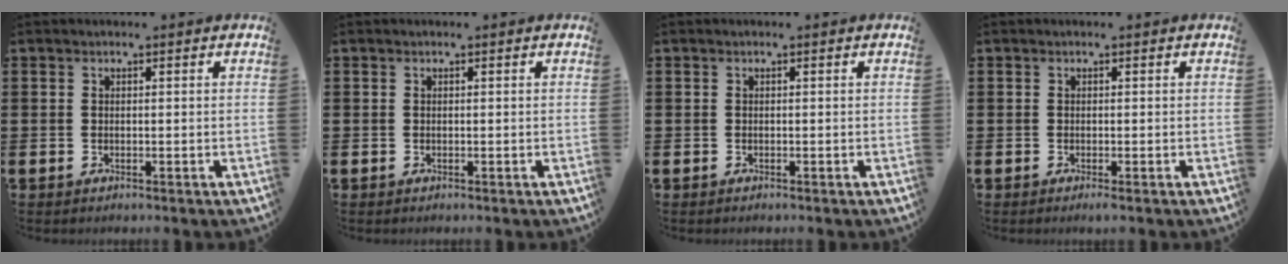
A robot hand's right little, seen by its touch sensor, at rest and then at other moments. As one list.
[{"total": 0.0}, {"total": 0.0}, {"total": 0.7, "force": [-0.2, 0.0, 0.6], "torque": [-0.010, -0.001, -0.004]}]